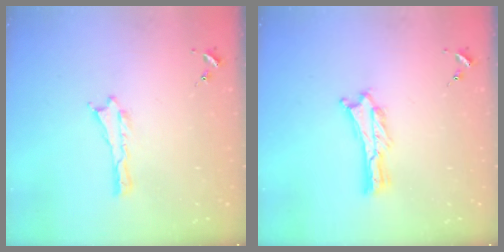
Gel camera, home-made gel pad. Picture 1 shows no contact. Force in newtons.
{"total": 0.8, "press": 0.7, "slide": 0.2}